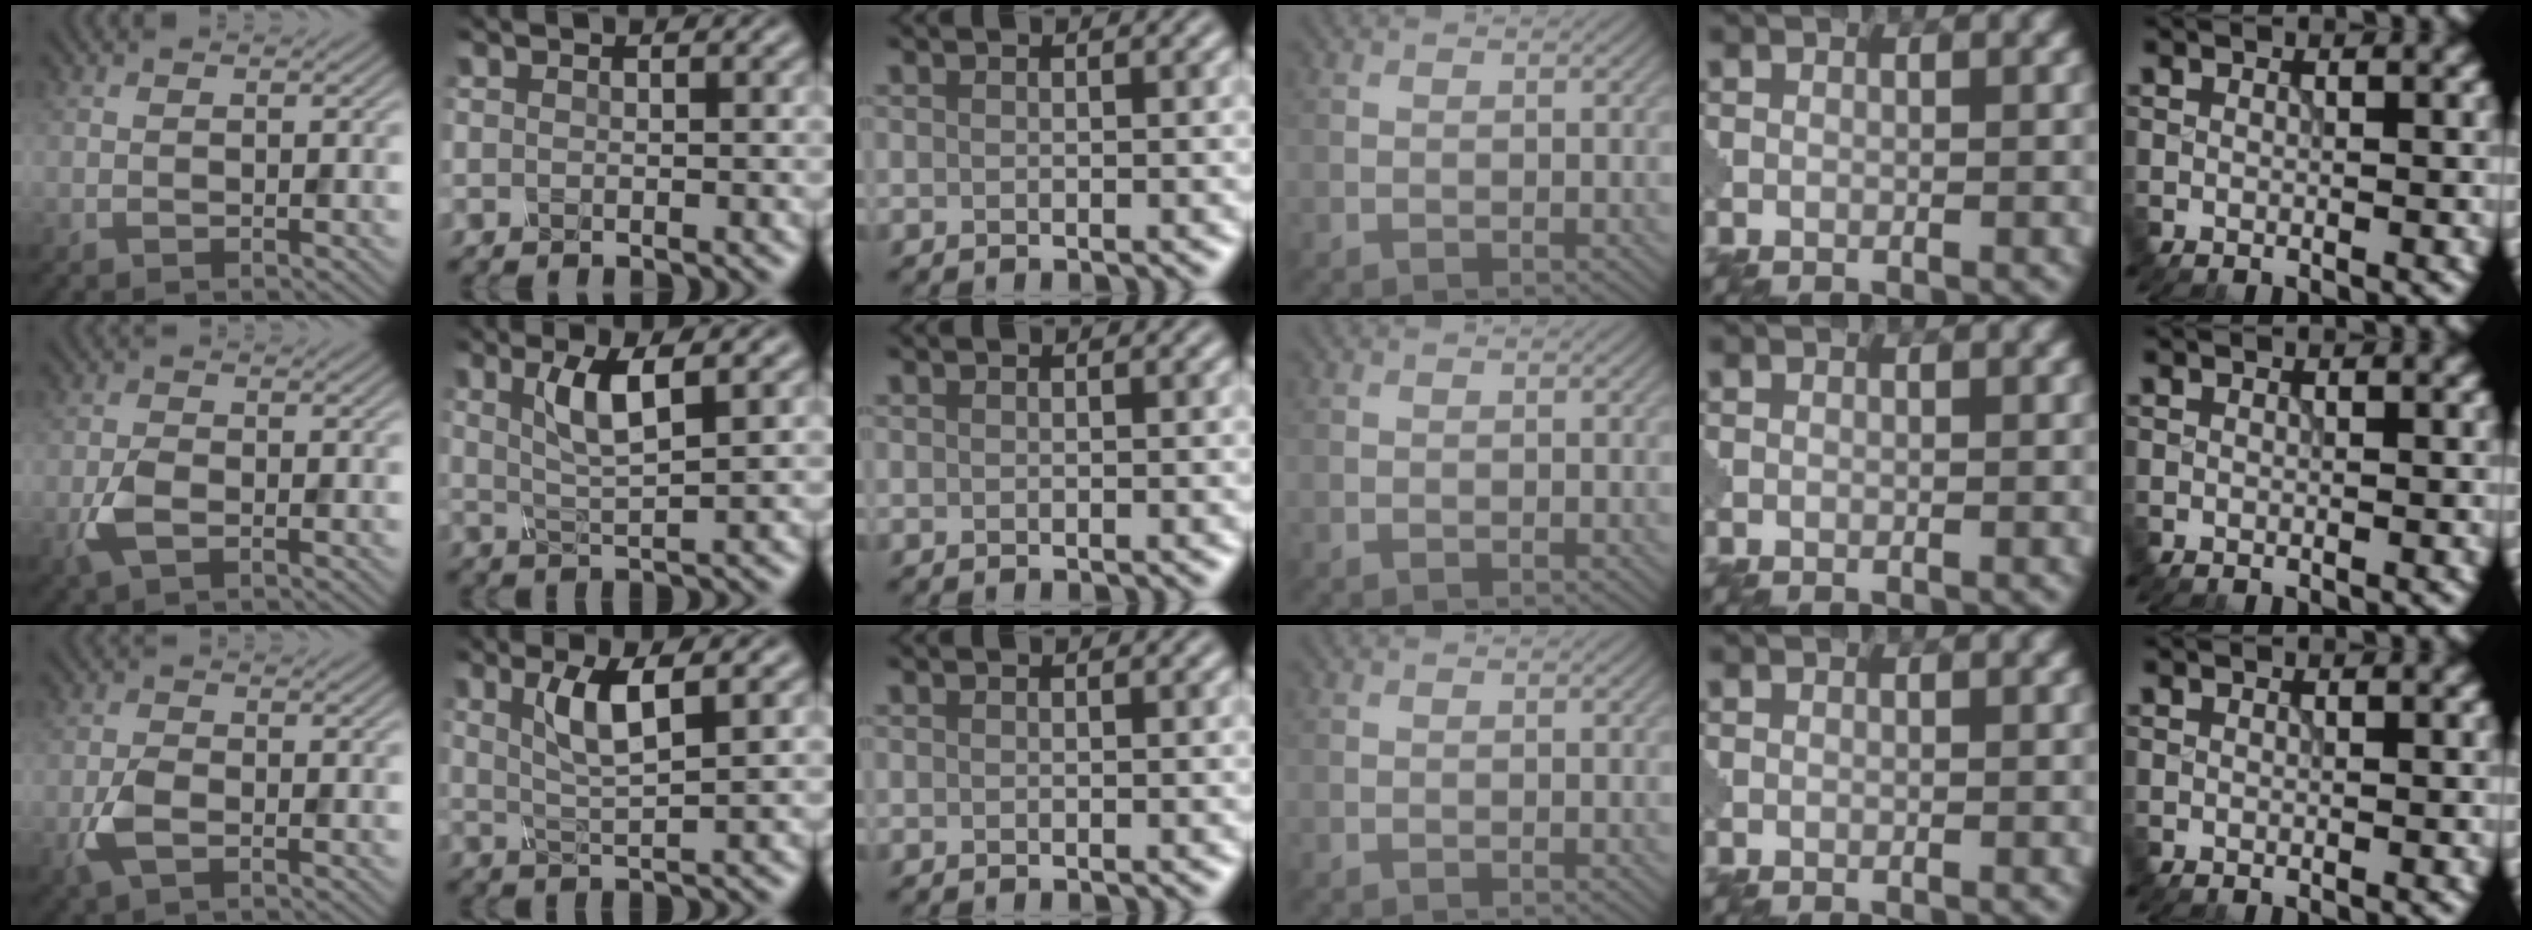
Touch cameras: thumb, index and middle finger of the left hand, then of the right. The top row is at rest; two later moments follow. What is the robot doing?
{"motion": "squeeze", "object": "clothespin"}